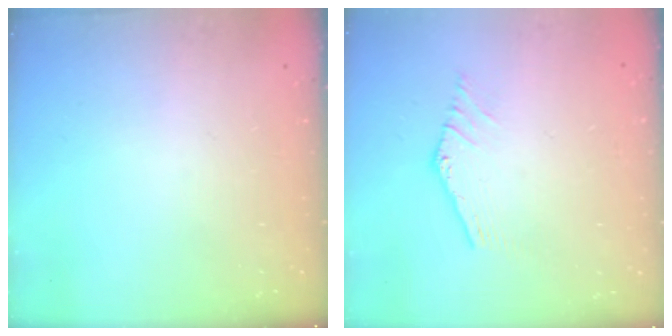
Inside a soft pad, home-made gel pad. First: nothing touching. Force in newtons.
{"total": 0.7, "press": 0.7, "slide": 0.1}